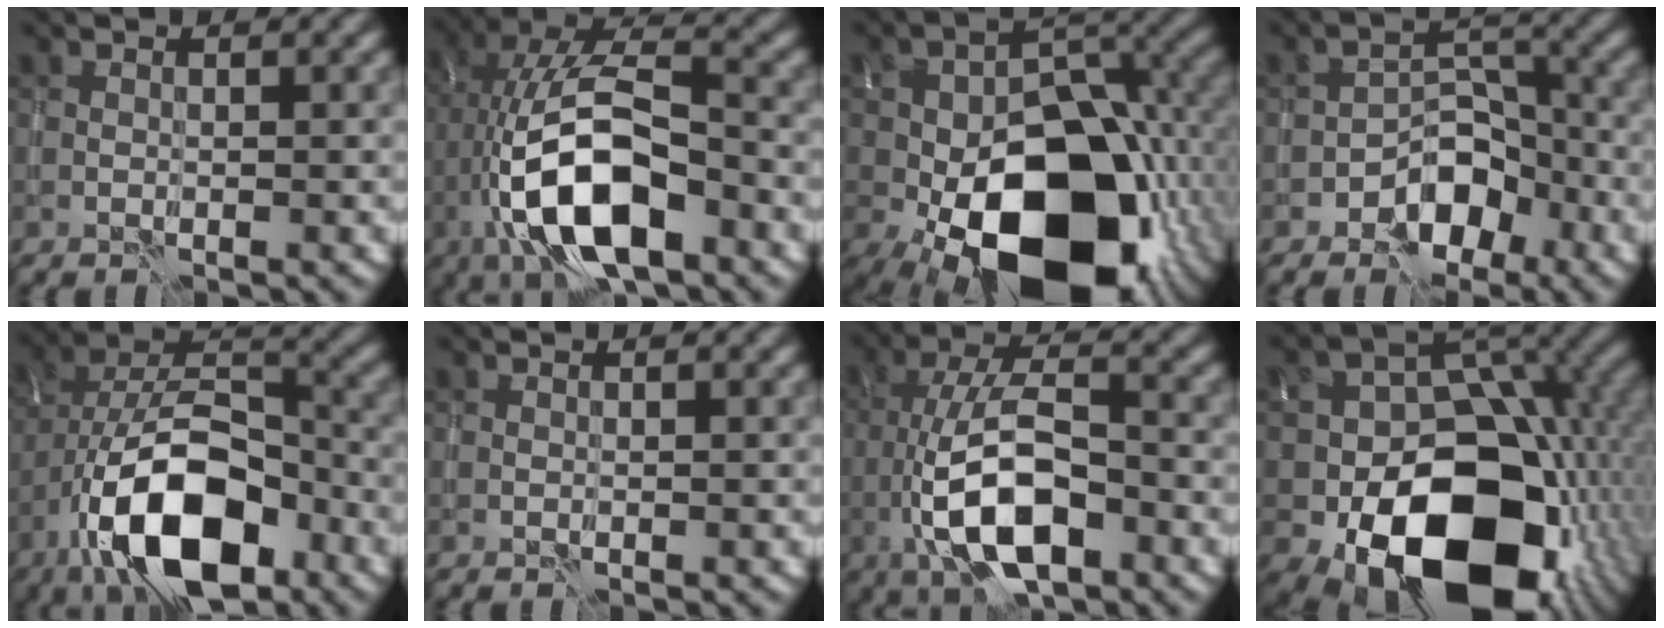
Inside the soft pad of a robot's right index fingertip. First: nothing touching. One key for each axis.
{"total": 12.4, "fx": -3.8, "fy": 5.2, "fz": 10.6, "tx": -0.194, "ty": 0.015, "tz": -0.073}
{"total": 20.1, "fx": -7.7, "fy": 12.3, "fz": 14.0, "tx": -0.251, "ty": -0.035, "tz": -0.102}
{"total": 5.0, "fx": -3.0, "fy": 3.0, "fz": 2.7, "tx": -0.022, "ty": 0.007, "tz": -0.053}
{"total": 13.1, "fx": -6.5, "fy": 6.0, "fz": 9.6, "tx": -0.170, "ty": 0.004, "tz": -0.117}
{"total": 0.0}
{"total": 9.5, "fx": -3.7, "fy": 3.8, "fz": 7.9, "tx": -0.154, "ty": 0.005, "tz": -0.069}
{"total": 19.0, "fx": -6.4, "fy": 13.1, "fz": 12.2, "tx": -0.164, "ty": -0.035, "tz": -0.085}